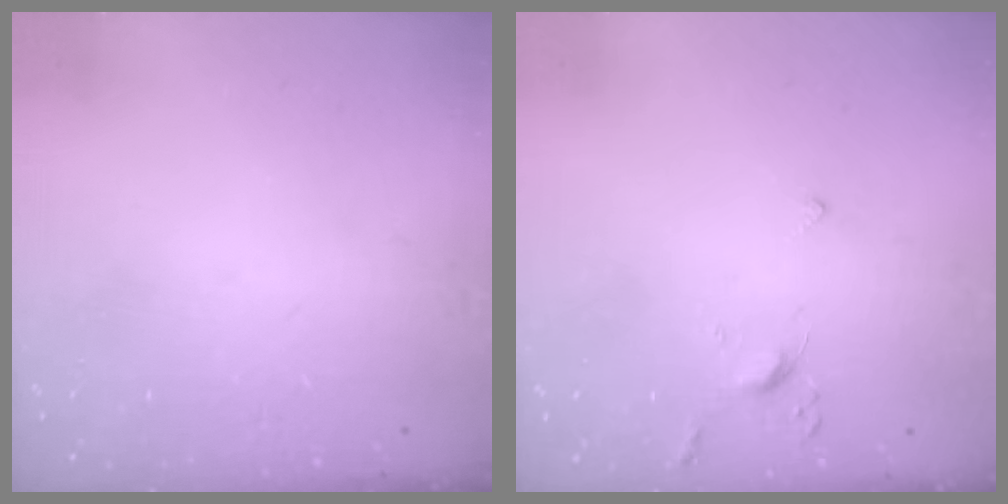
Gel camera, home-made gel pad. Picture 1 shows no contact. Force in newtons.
{"total": 3.3, "press": 3.2, "slide": 0.9}